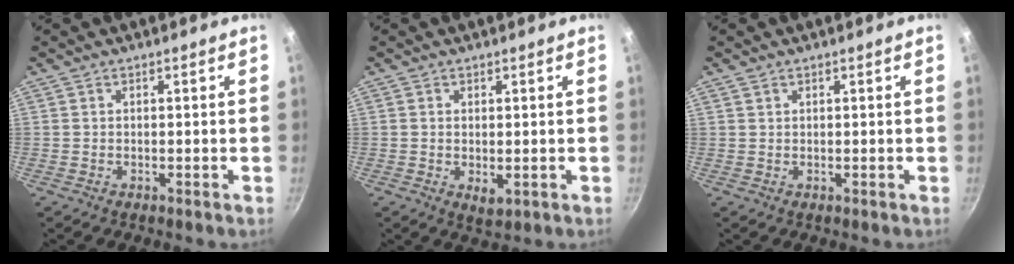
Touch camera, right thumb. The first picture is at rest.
{"total": 2.3, "force": [0.0, 1.4, 1.9], "torque": [-0.031, -0.009, 0.004]}
{"total": 0.6, "force": [0.5, 0.4, 0.2], "torque": [-0.004, 0.000, 0.009]}